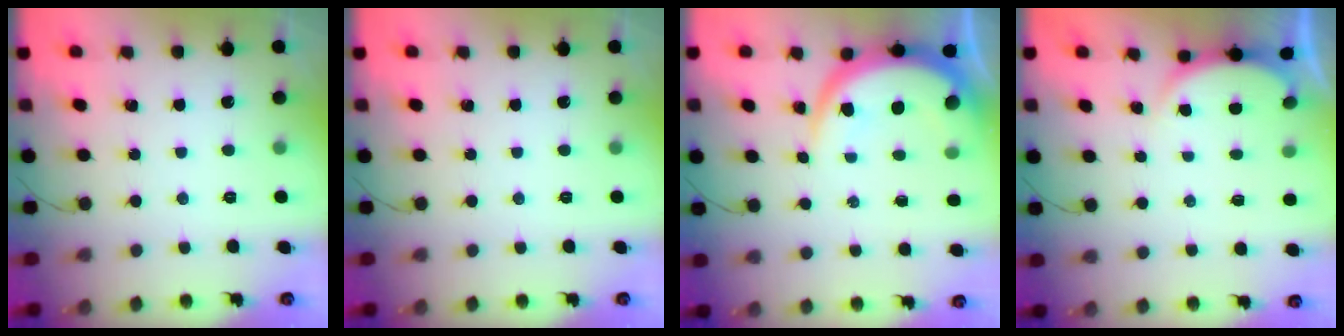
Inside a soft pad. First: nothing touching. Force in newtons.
{"total": 0.0}
{"total": 9.0, "press": 9.0, "slide": 0.9}
{"total": 3.1, "press": 3.1, "slide": 0.5}